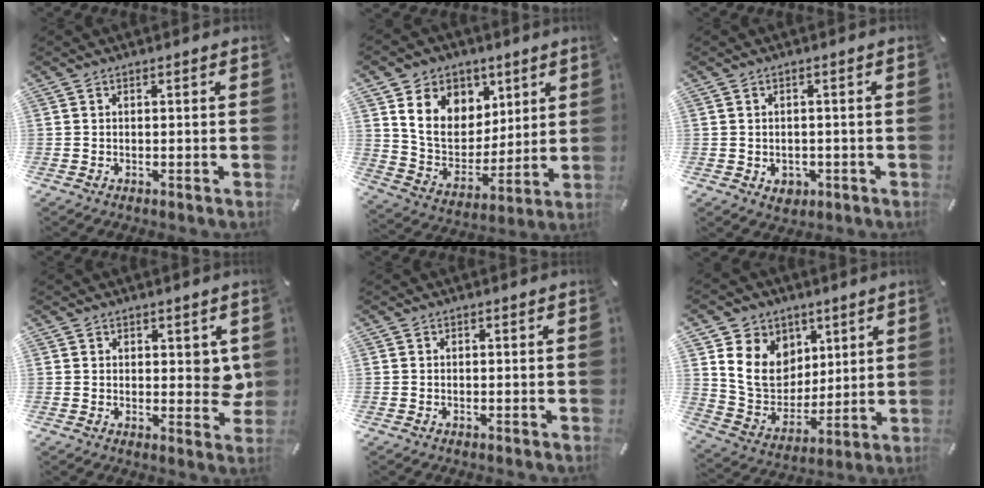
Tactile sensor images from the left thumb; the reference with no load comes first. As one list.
[{"total": 13.7, "force": [6.2, 11.2, 4.7], "torque": [-0.089, -0.030, 0.125]}, {"total": 3.1, "force": [-0.8, 2.8, 1.2], "torque": [-0.012, 0.003, -0.015]}, {"total": 5.2, "force": [2.3, 3.6, 3.1], "torque": [-0.022, -0.009, 0.037]}, {"total": 0.0}, {"total": 14.0, "force": [4.4, 12.1, 5.4], "torque": [-0.111, -0.020, 0.092]}]